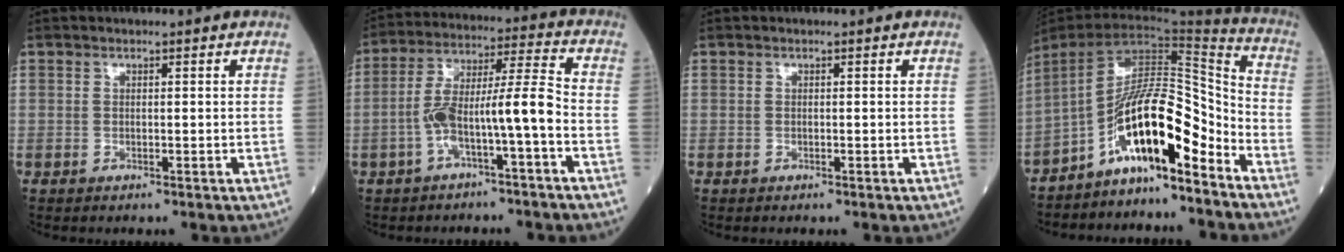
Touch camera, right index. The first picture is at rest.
{"total": 10.0, "force": [-3.3, 0.6, 9.4], "torque": [-0.176, 0.035, -0.060]}
{"total": 0.0}
{"total": 14.4, "force": [-8.3, 3.3, 11.2], "torque": [-0.191, 0.037, -0.143]}